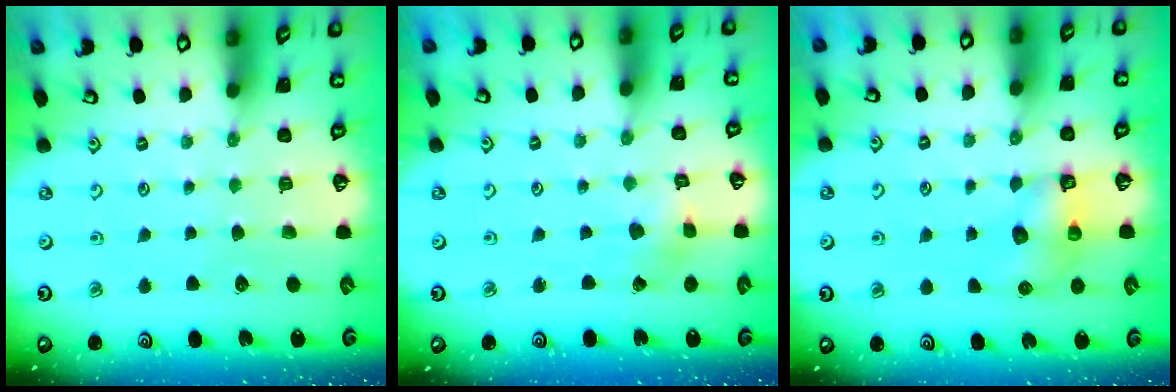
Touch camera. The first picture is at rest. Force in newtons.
{"total": 2.3, "press": 2.3, "slide": 0.1}
{"total": 6.0, "press": 6.0, "slide": 0.1}